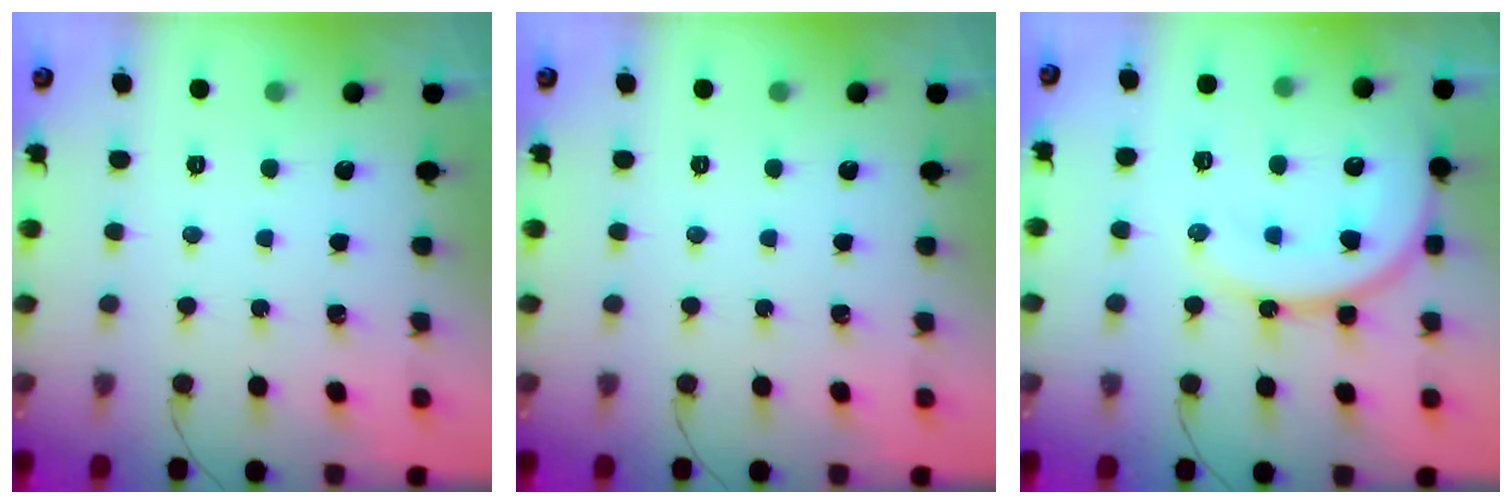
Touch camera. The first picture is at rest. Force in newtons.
{"total": 0.0}
{"total": 16.6, "press": 16.4, "slide": 2.0}